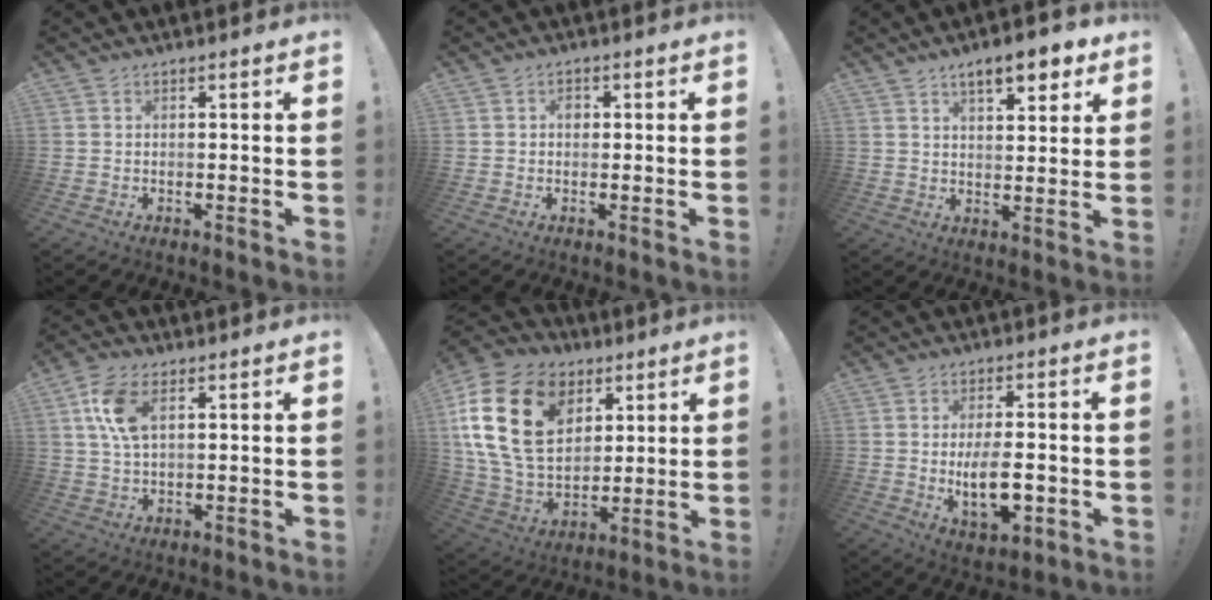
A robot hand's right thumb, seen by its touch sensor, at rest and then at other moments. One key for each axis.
{"total": 1.7, "fx": -0.1, "fy": 1.4, "fz": 0.9, "tx": -0.002, "ty": 0.000, "tz": -0.007}
{"total": 8.6, "fx": 5.4, "fy": 2.9, "fz": 6.1, "tx": -0.082, "ty": -0.024, "tz": 0.090}
{"total": 9.5, "fx": 3.5, "fy": 5.2, "fz": 7.1, "tx": -0.150, "ty": -0.001, "tz": 0.063}
{"total": 24.9, "fx": 8.5, "fy": 17.3, "fz": 15.8, "tx": -0.298, "ty": -0.025, "tz": 0.176}
{"total": 10.7, "fx": -1.4, "fy": 5.1, "fz": 9.3, "tx": -0.151, "ty": -0.004, "tz": -0.022}